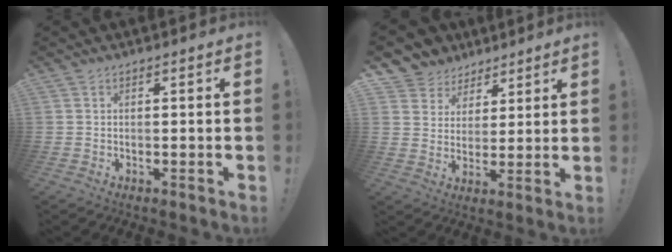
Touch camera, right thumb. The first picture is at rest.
{"total": 7.4, "force": [4.1, 6.1, 0.6], "torque": [-0.013, -0.032, 0.086]}